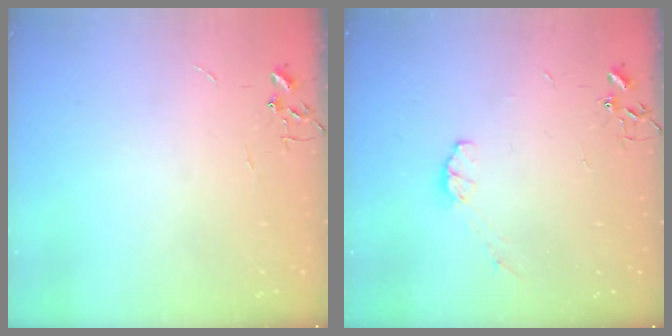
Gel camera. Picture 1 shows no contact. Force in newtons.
{"total": 4.5, "press": 4.5, "slide": 0.5}